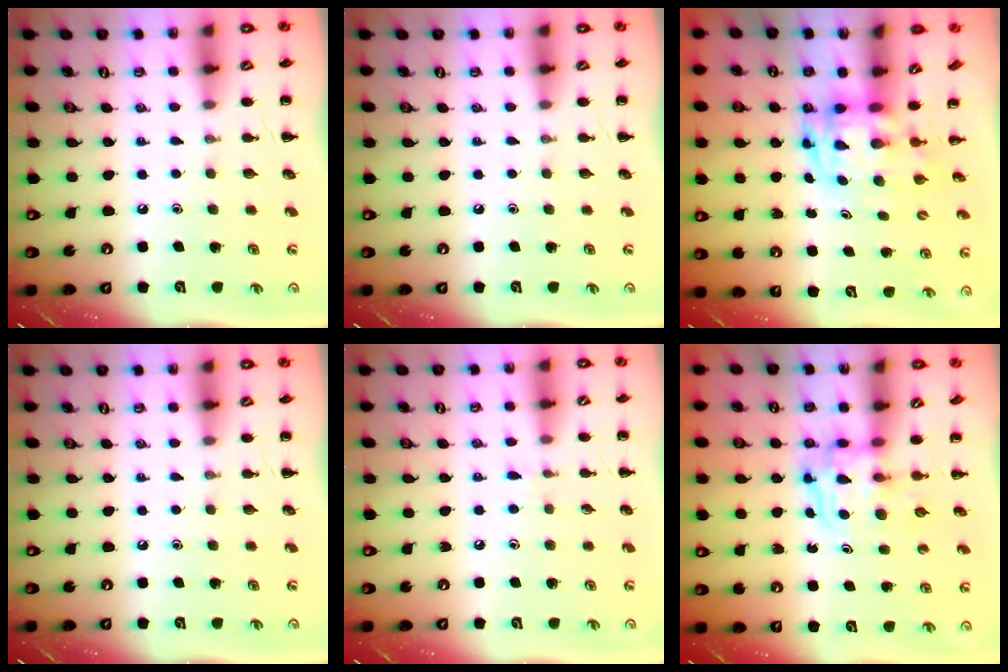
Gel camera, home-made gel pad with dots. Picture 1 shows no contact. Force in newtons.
{"total": 0.0}
{"total": 3.1, "press": 3.0, "slide": 0.7}
{"total": 0.0}
{"total": 4.7, "press": 4.3, "slide": 1.9}
{"total": 3.6, "press": 3.6, "slide": 0.2}